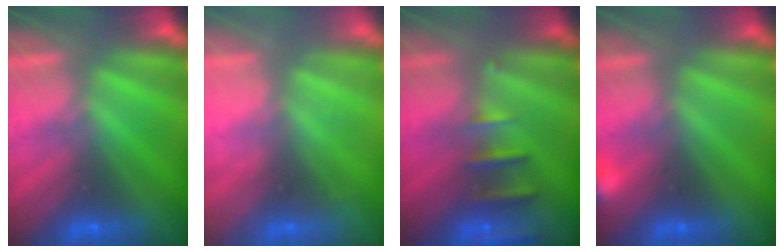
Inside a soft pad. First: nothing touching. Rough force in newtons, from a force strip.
{"total": 2.1}
{"total": 2.4}
{"total": 3.3}